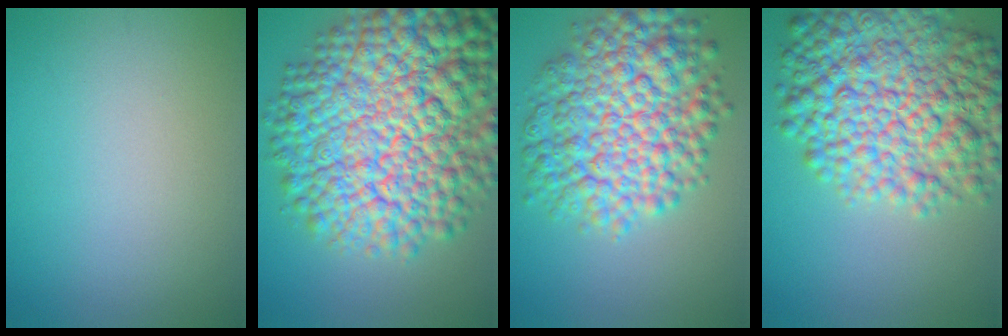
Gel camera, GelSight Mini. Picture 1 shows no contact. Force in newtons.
{"total": 16.7, "press": 16.7, "slide": 0.5}
{"total": 10.2, "press": 10.2, "slide": 0.2}
{"total": 11.8, "press": 11.8, "slide": 0.4}